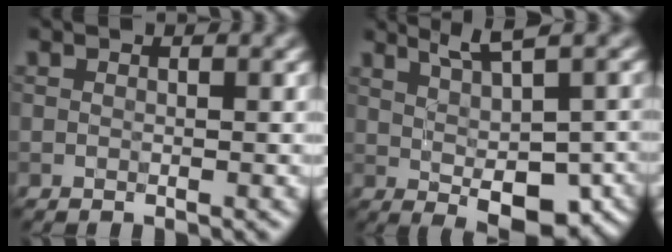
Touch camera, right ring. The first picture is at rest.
{"total": 7.1, "force": [1.2, 2.2, 6.6], "torque": [-0.095, -0.001, 0.028]}